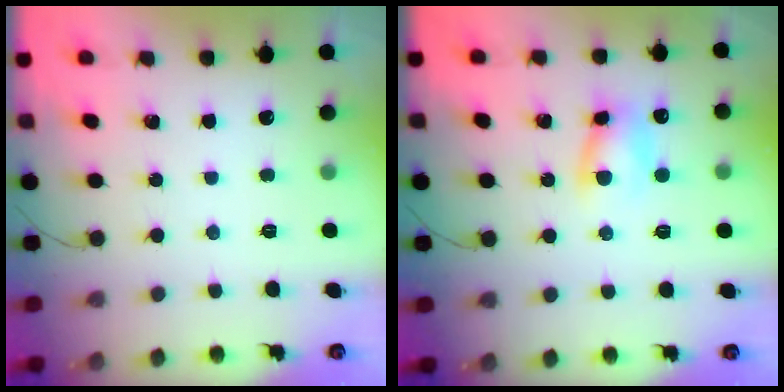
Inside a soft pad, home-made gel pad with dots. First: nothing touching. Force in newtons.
{"total": 7.0, "press": 7.0, "slide": 0.9}